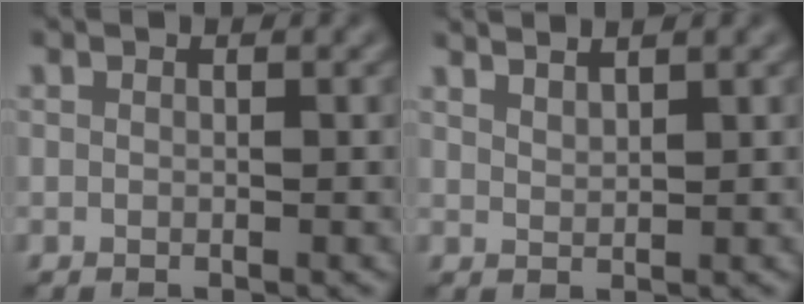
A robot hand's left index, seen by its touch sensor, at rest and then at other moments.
{"total": 2.1, "force": [1.9, 0.4, 0.8], "torque": [0.005, 0.003, 0.022]}